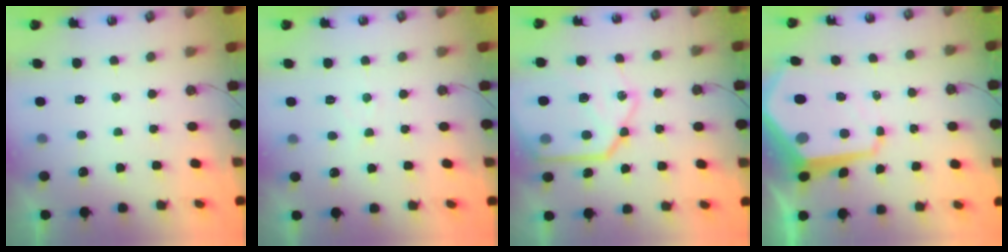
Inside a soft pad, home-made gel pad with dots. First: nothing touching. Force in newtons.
{"total": 3.9, "press": 3.9, "slide": 0.6}
{"total": 22.9, "press": 22.7, "slide": 2.9}
{"total": 14.2, "press": 14.1, "slide": 1.3}